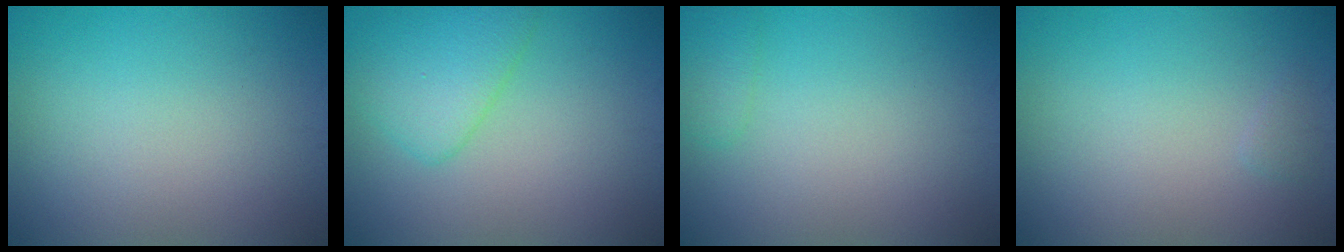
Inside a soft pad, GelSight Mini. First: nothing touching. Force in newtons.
{"total": 3.6, "press": 3.6, "slide": 0.2}
{"total": 1.3, "press": 1.3, "slide": 0.1}
{"total": 0.5, "press": 0.5, "slide": 0.1}